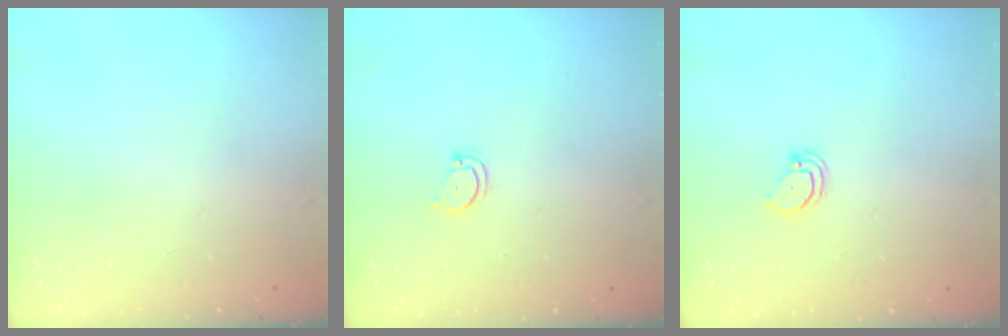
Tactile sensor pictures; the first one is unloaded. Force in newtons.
{"total": 2.8, "press": 2.8, "slide": 0.3}
{"total": 2.6, "press": 2.6, "slide": 0.2}